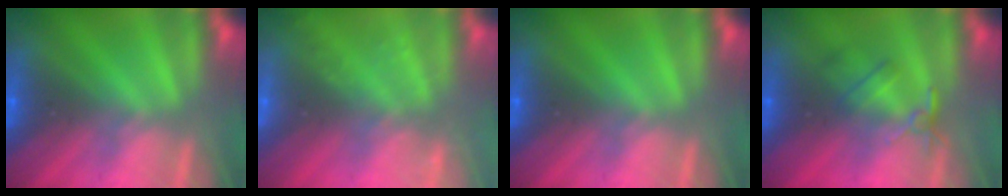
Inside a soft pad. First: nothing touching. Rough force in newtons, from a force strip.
{"total": 2.2}
{"total": 0.0}
{"total": 2.4}